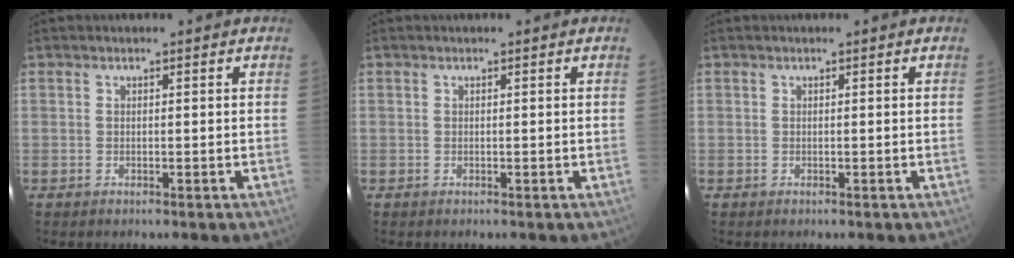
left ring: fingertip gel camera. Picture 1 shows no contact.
{"total": 0.0}
{"total": 0.0}